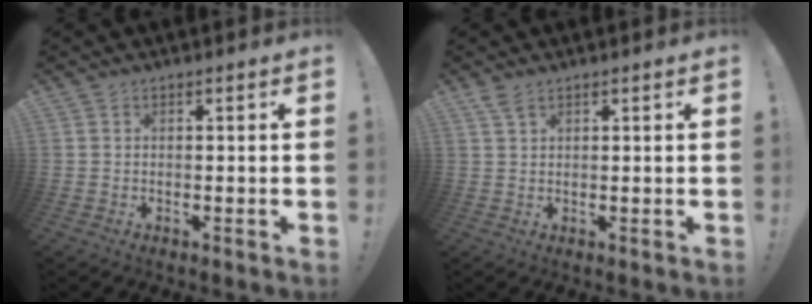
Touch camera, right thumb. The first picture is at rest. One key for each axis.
{"total": 2.7, "fx": 2.0, "fy": 0.8, "fz": 1.7, "tx": -0.028, "ty": -0.008, "tz": 0.035}